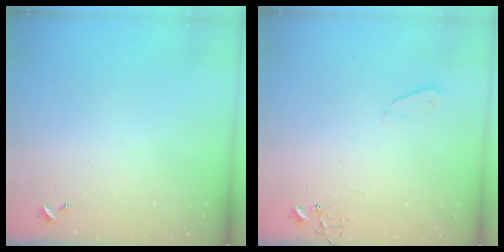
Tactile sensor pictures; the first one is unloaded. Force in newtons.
{"total": 3.5, "press": 3.4, "slide": 0.8}